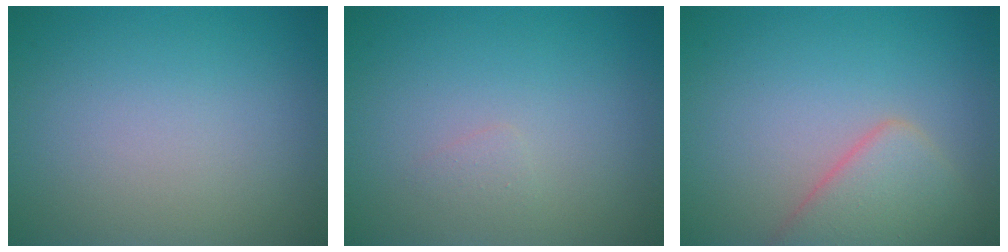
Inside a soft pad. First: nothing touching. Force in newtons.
{"total": 0.7, "press": 0.7, "slide": 0.0}
{"total": 3.9, "press": 3.9, "slide": 0.3}